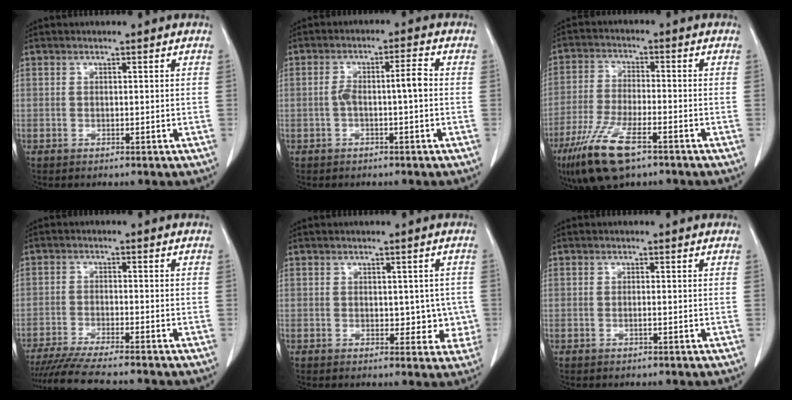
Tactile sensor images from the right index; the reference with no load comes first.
{"total": 4.5, "force": [-0.6, 0.6, 4.4], "torque": [-0.083, 0.018, -0.005]}
{"total": 11.4, "force": [-7.0, 2.8, 8.6], "torque": [-0.176, -0.023, -0.124]}
{"total": 12.0, "force": [-10.6, 0.2, 5.6], "torque": [-0.076, -0.024, -0.164]}
{"total": 4.7, "force": [-0.2, 3.0, 3.6], "torque": [-0.025, 0.010, 0.003]}
{"total": 0.7, "force": [-0.2, 0.0, 0.6], "torque": [-0.014, 0.000, -0.003]}